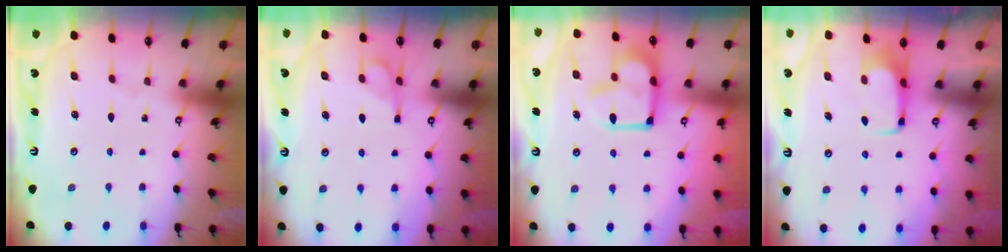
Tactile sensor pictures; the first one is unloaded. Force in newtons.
{"total": 6.8, "press": 6.7, "slide": 0.8}
{"total": 5.8, "press": 5.8, "slide": 1.0}
{"total": 1.7, "press": 1.6, "slide": 0.5}